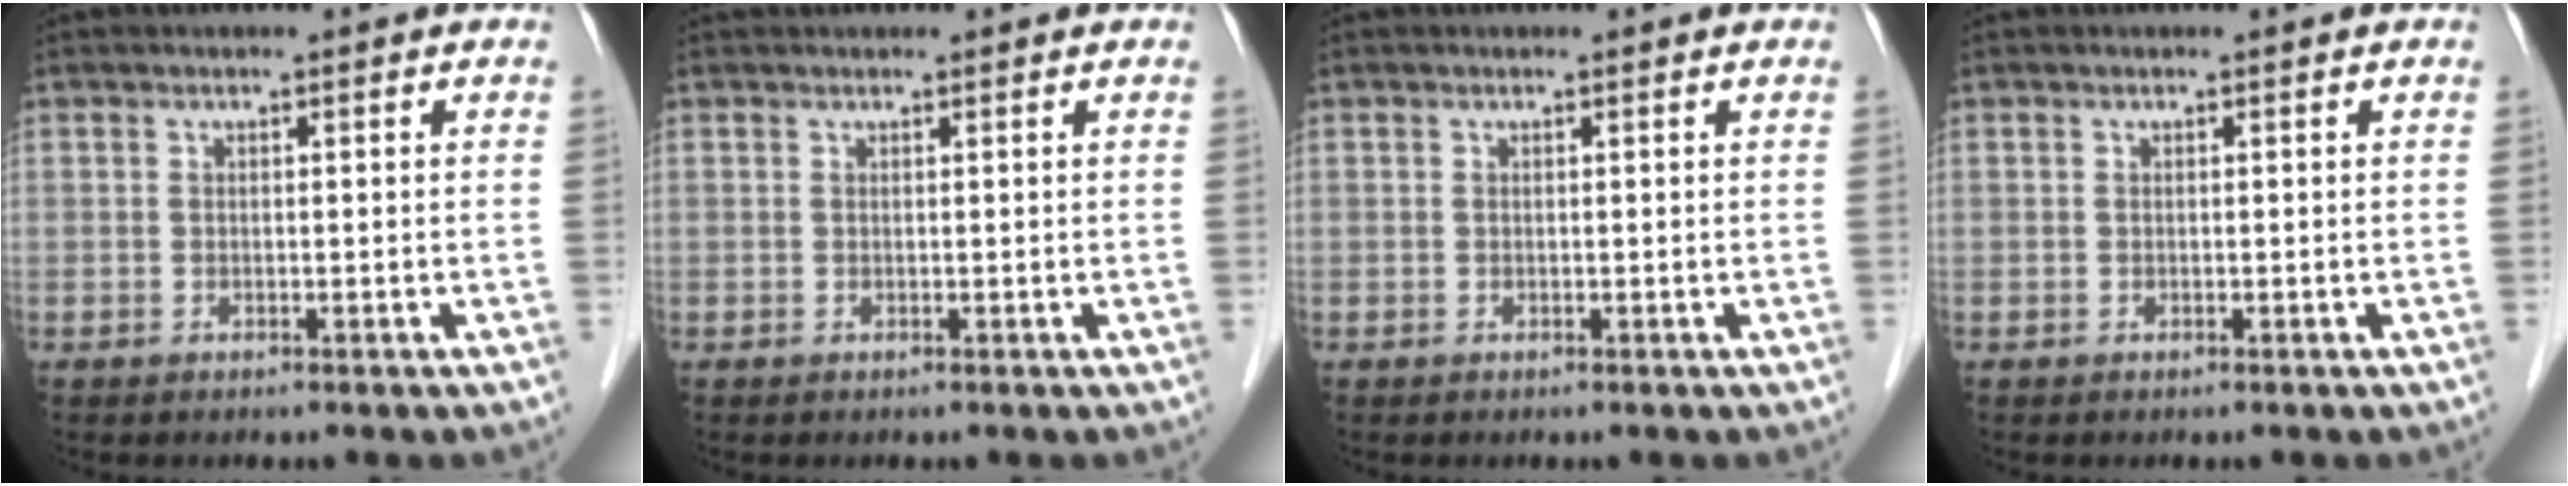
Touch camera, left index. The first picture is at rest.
{"total": 2.8, "force": [2.7, 0.6, 0.5], "torque": [-0.008, 0.028, 0.034]}
{"total": 0.7, "force": [0.7, 0.1, 0.0], "torque": [-0.007, 0.002, 0.008]}
{"total": 0.0}